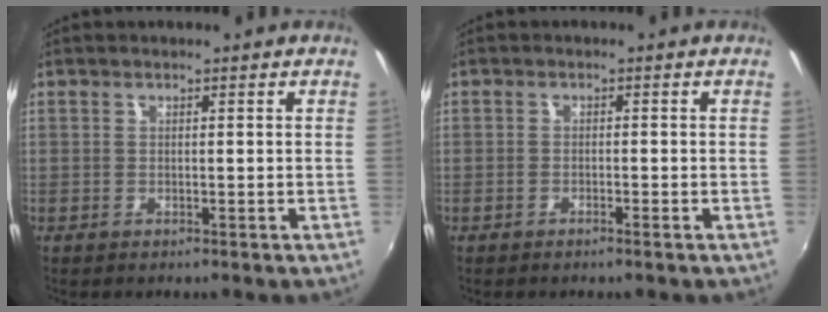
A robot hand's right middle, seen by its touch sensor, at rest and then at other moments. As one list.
[{"total": 1.3, "force": [-1.1, 0.1, 0.7], "torque": [-0.020, -0.001, -0.022]}]